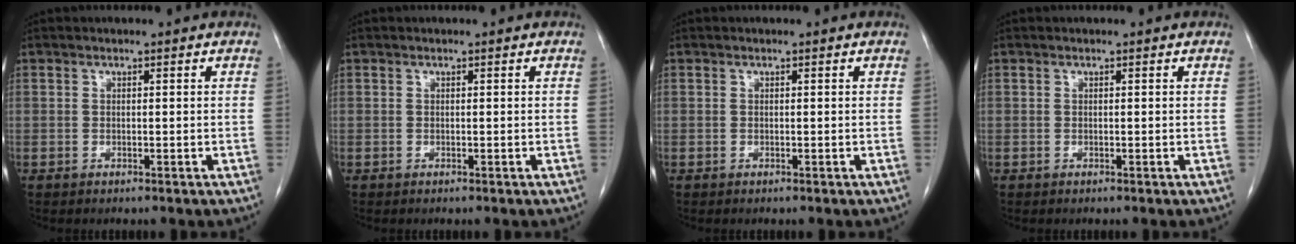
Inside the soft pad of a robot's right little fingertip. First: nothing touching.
{"total": 0.0}
{"total": 0.0}
{"total": 0.0}